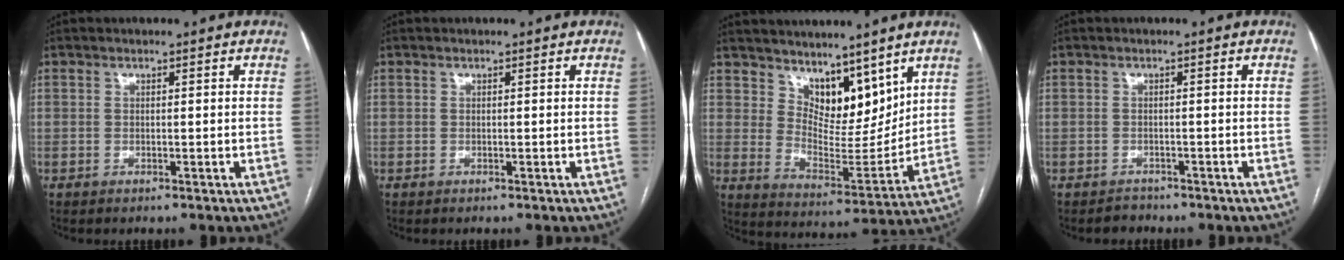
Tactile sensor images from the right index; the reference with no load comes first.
{"total": 0.0}
{"total": 10.6, "force": [7.7, 4.9, 5.3], "torque": [-0.086, -0.003, 0.146]}
{"total": 1.7, "force": [-1.4, 0.9, -0.3], "torque": [0.000, 0.000, -0.021]}